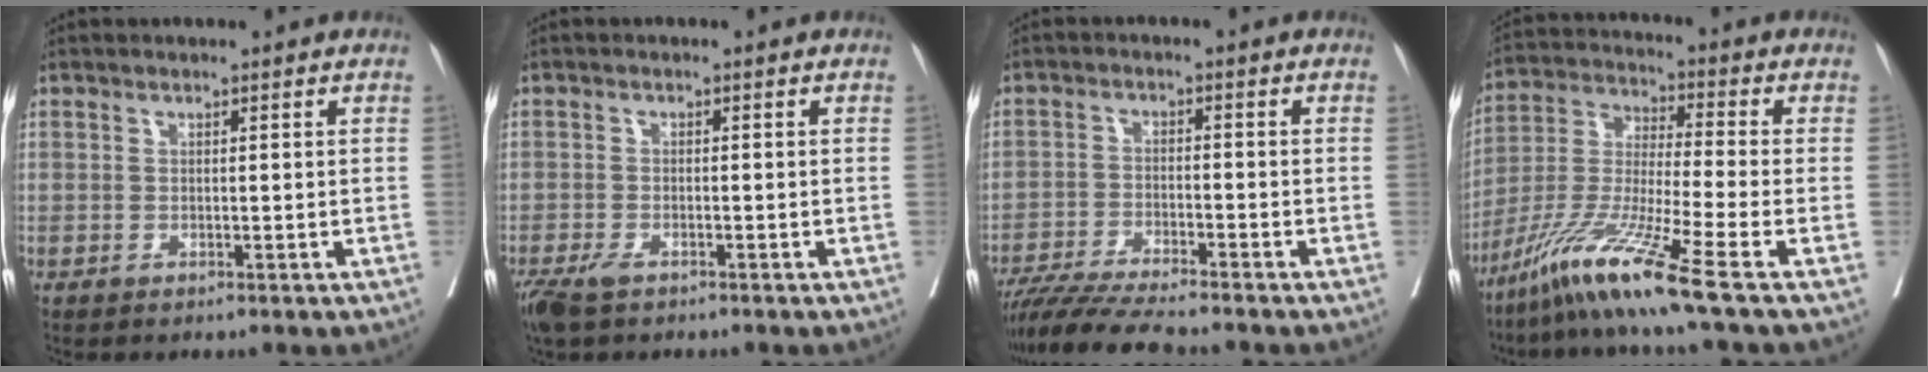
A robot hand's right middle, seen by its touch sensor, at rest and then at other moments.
{"total": 3.9, "force": [-2.8, 1.5, 2.4], "torque": [-0.049, -0.008, -0.047]}
{"total": 9.7, "force": [-8.6, -0.4, 4.4], "torque": [-0.068, -0.026, -0.146]}
{"total": 13.3, "force": [-8.6, -1.7, 10.0], "torque": [-0.209, -0.037, -0.165]}